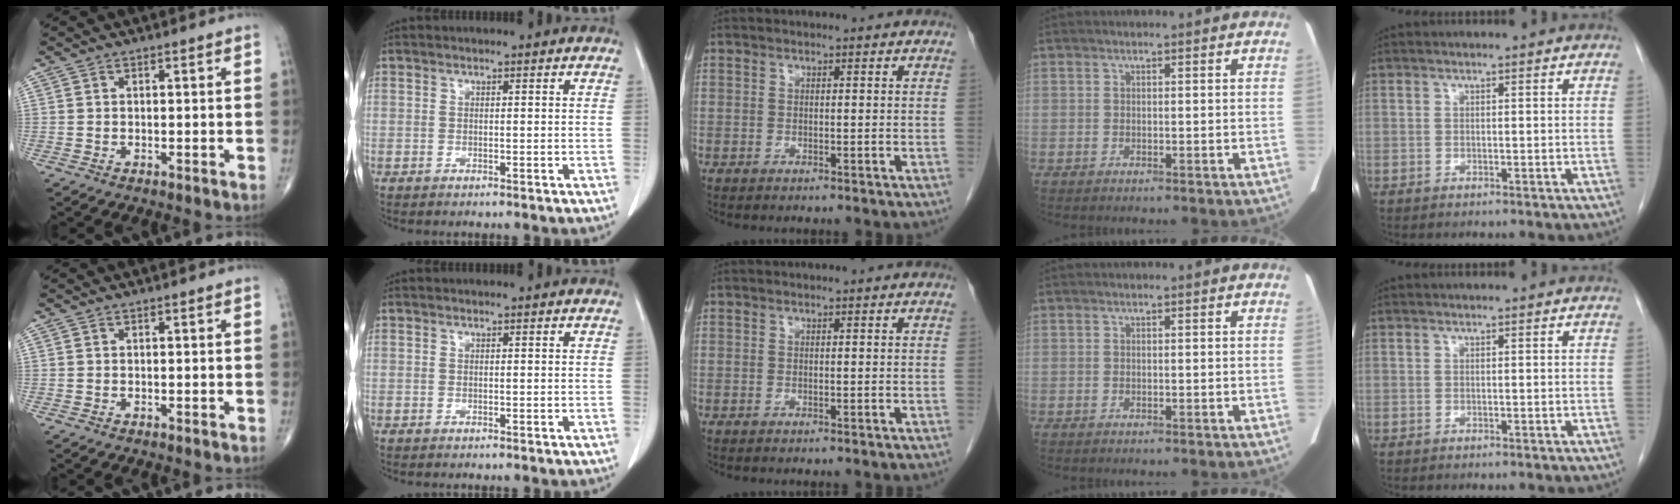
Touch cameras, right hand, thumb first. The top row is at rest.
{}